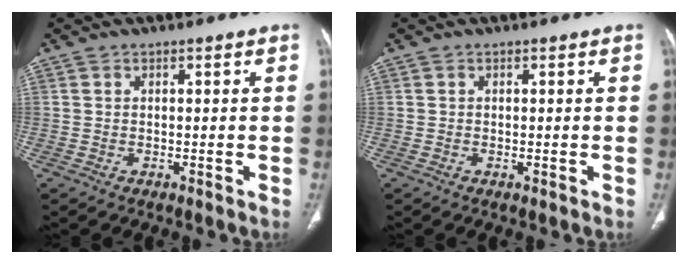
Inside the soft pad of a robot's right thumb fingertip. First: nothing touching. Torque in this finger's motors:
{"motor_torque": [0.06, 0.75, -0.14, 0.28, 0.04]}